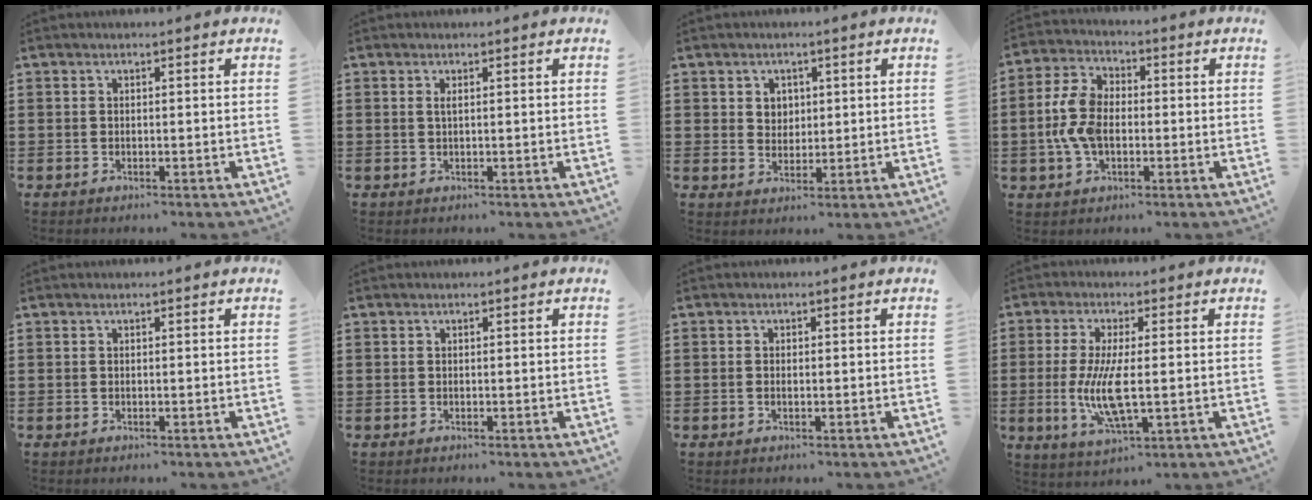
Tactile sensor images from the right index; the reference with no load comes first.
{"total": 0.9, "force": [0.2, 0.1, 0.8], "torque": [-0.018, 0.001, 0.003]}
{"total": 2.8, "force": [1.3, 2.4, 0.6], "torque": [-0.023, 0.010, 0.022]}
{"total": 7.6, "force": [-1.0, 5.0, 5.7], "torque": [-0.141, 0.004, -0.023]}
{"total": 0.0}
{"total": 0.0}
{"total": 0.7, "force": [-0.2, 0.3, 0.6], "torque": [-0.013, -0.001, -0.003]}
{"total": 8.4, "force": [-0.9, 2.3, 8.0], "torque": [-0.173, -0.018, -0.020]}